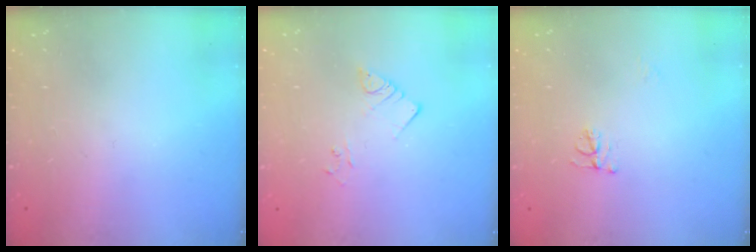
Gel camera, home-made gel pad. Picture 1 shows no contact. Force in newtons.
{"total": 2.2, "press": 2.2, "slide": 0.2}
{"total": 4.7, "press": 4.6, "slide": 0.4}